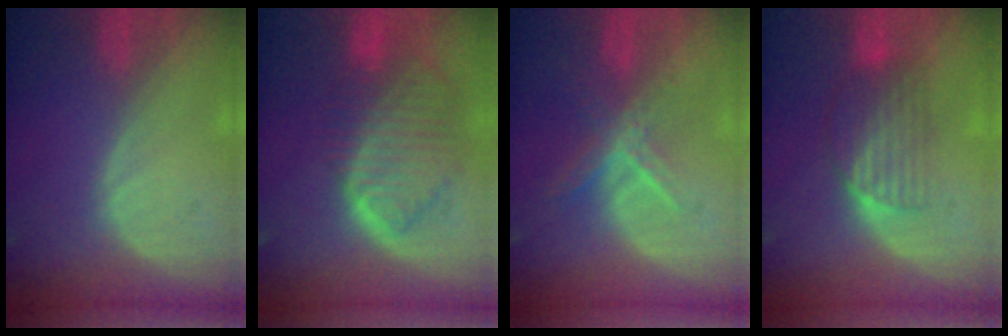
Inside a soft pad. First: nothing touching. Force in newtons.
{"total": 10.0, "press": 8.5, "slide": 5.2}
{"total": 5.5, "press": 4.8, "slide": 2.8}
{"total": 6.5, "press": 5.7, "slide": 3.2}